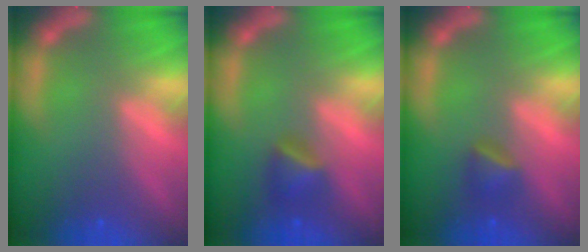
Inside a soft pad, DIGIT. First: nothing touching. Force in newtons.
{"total": 2.4}
{"total": 1.9}